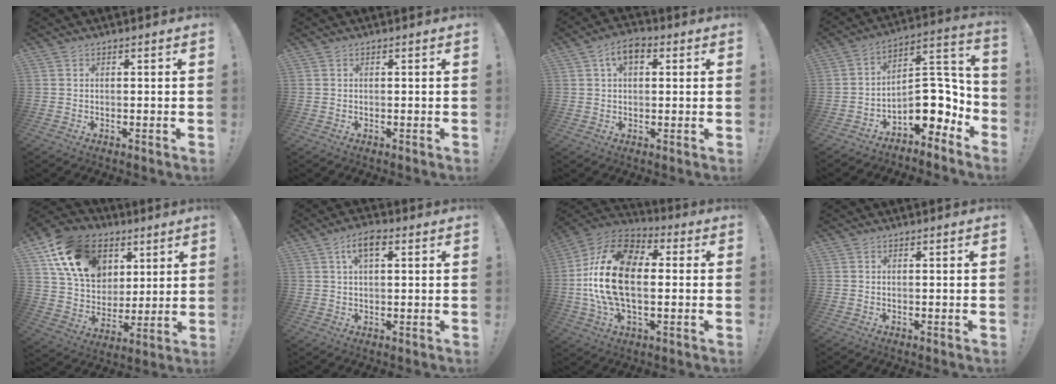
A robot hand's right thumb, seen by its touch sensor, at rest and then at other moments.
{"total": 0.0}
{"total": 6.7, "force": [2.6, 3.9, 4.7], "torque": [-0.074, 0.006, 0.046]}
{"total": 14.4, "force": [-4.5, 9.0, 10.3], "torque": [-0.113, 0.019, -0.059]}
{"total": 19.8, "force": [9.2, 14.3, 10.1], "torque": [-0.166, -0.031, 0.183]}
{"total": 6.6, "force": [2.5, 3.2, 5.2], "torque": [-0.082, 0.004, 0.042]}
{"total": 21.6, "force": [-0.3, 12.7, 17.4], "torque": [-0.325, 0.014, -0.006]}
{"total": 0.0}